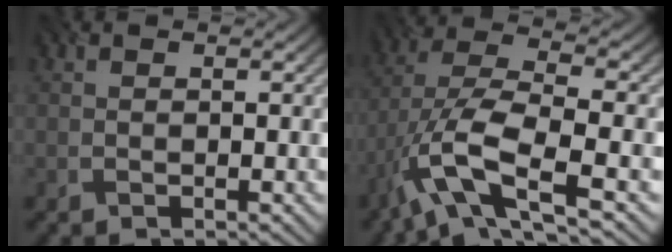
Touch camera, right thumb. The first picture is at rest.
{"total": 11.5, "force": [-5.3, 3.8, 9.5], "torque": [-0.199, -0.008, -0.106]}